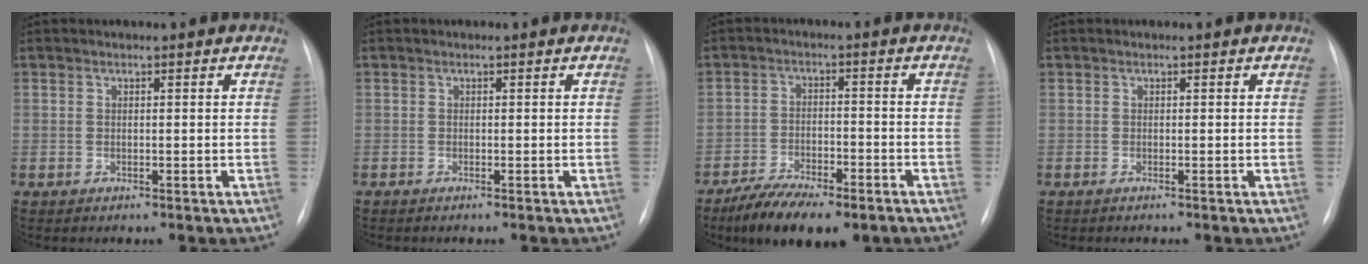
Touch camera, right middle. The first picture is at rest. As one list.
[{"total": 0.0}, {"total": 10.9, "force": [-8.0, 3.6, 6.4], "torque": [-0.104, -0.011, -0.130]}, {"total": 0.0}]